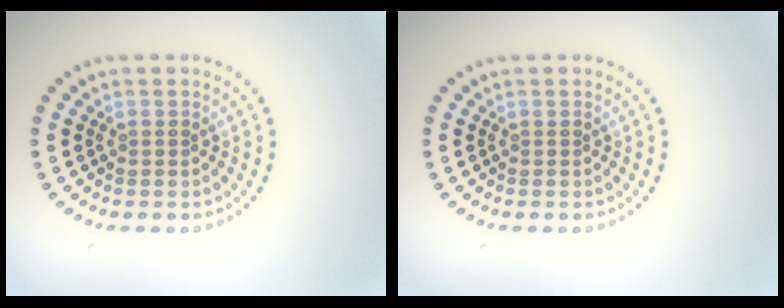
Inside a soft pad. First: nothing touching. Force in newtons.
{"total": 0.0}